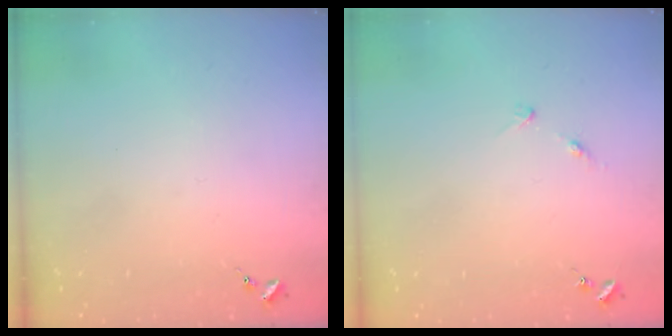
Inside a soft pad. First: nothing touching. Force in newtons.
{"total": 5.1, "press": 5.1, "slide": 0.6}